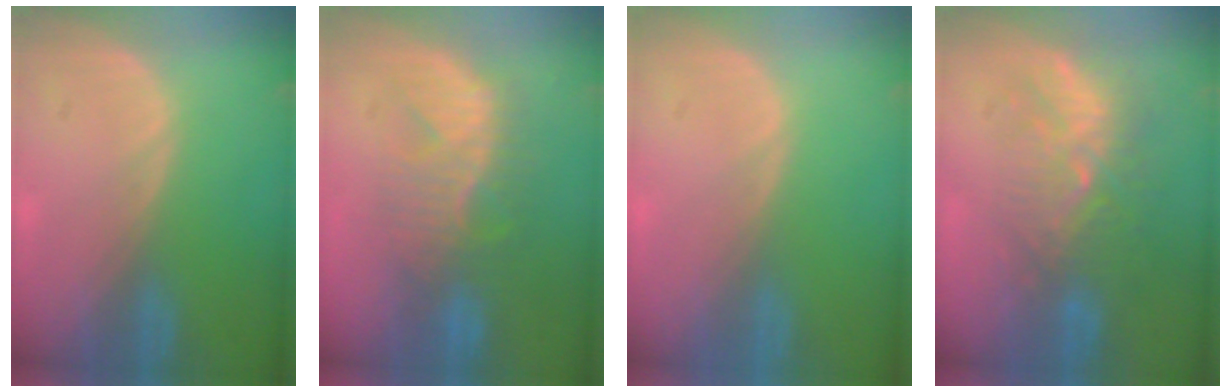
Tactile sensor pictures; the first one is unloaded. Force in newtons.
{"total": 8.8, "press": 8.5, "slide": 2.2}
{"total": 0.0}
{"total": 9.1, "press": 8.4, "slide": 3.4}